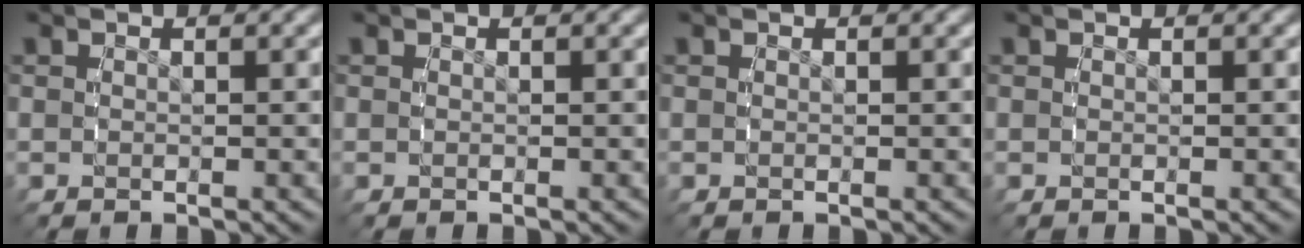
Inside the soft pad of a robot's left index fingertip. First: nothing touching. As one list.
[{"total": 0.0}, {"total": 0.0}, {"total": 0.0}]